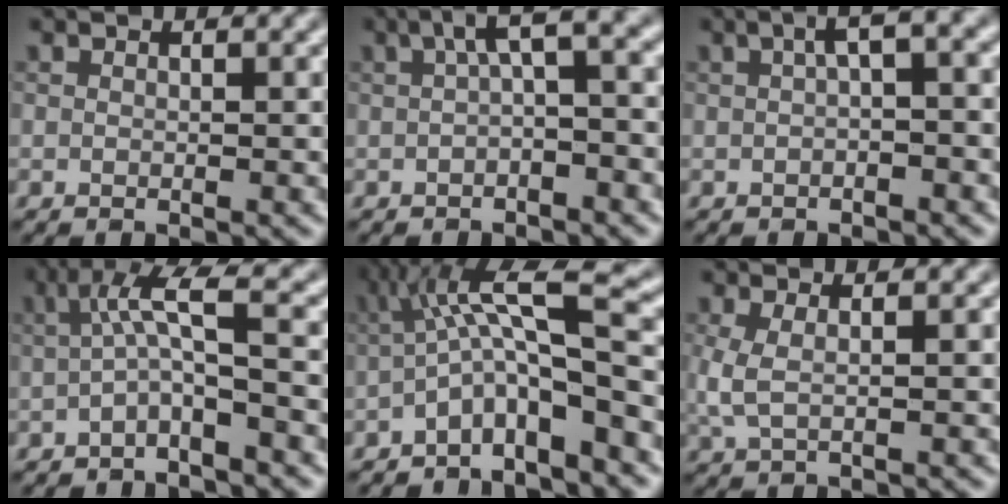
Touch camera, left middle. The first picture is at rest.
{"total": 4.1, "force": [0.5, 1.0, 3.9], "torque": [-0.060, 0.021, -0.001]}
{"total": 2.7, "force": [0.2, 0.6, 2.7], "torque": [-0.042, 0.014, -0.001]}
{"total": 3.9, "force": [-0.5, 0.5, 3.9], "torque": [-0.073, 0.020, -0.021]}
{"total": 7.2, "force": [-2.2, 1.3, 6.7], "torque": [-0.109, 0.026, -0.049]}
{"total": 1.9, "force": [0.3, 0.6, 1.8], "torque": [-0.045, 0.002, 0.004]}